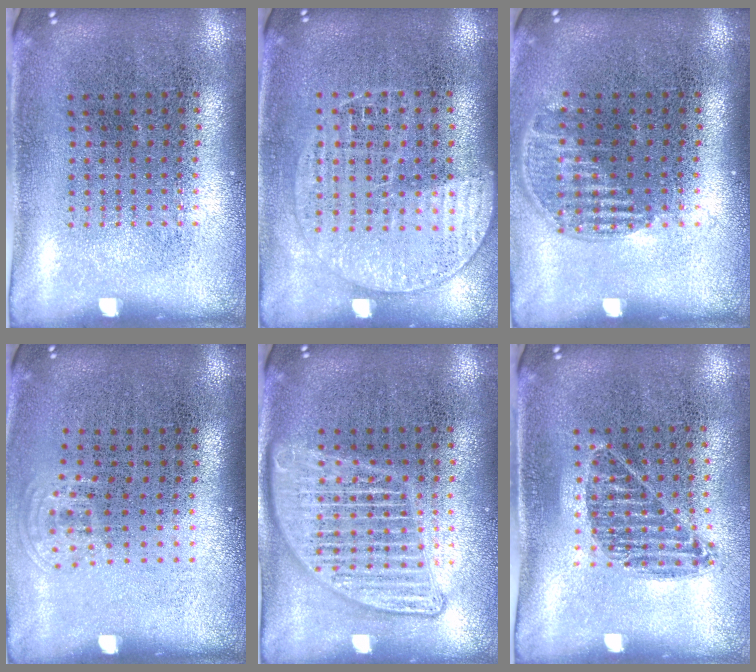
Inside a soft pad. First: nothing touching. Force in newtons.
{"total": 1.4, "press": 1.3, "slide": 0.5}
{"total": 1.1, "press": 1.0, "slide": 0.5}
{"total": 0.7, "press": 0.5, "slide": 0.5}
{"total": 2.1, "press": 2.1, "slide": 0.2}
{"total": 0.9, "press": 0.8, "slide": 0.4}